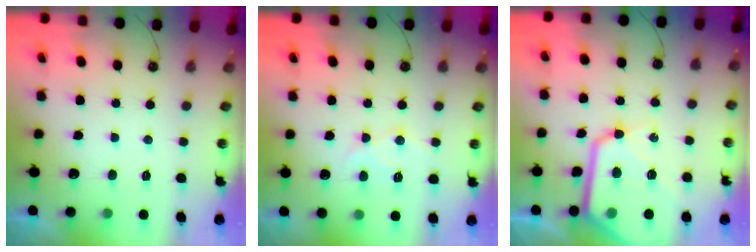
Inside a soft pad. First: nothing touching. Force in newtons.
{"total": 10.5, "press": 10.4, "slide": 0.8}
{"total": 18.0, "press": 17.9, "slide": 1.5}